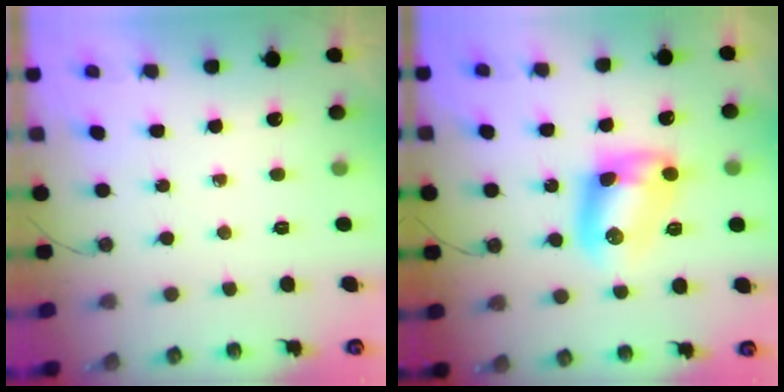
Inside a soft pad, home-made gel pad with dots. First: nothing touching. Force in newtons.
{"total": 9.7, "press": 9.6, "slide": 0.5}